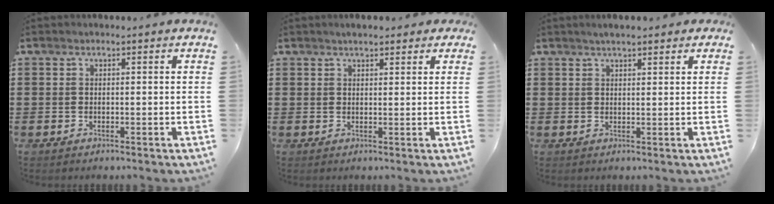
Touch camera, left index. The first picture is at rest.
{"total": 2.4, "force": [1.9, 0.7, 1.2], "torque": [-0.028, 0.008, 0.035]}
{"total": 2.5, "force": [2.0, 0.5, 1.4], "torque": [-0.030, 0.007, 0.037]}